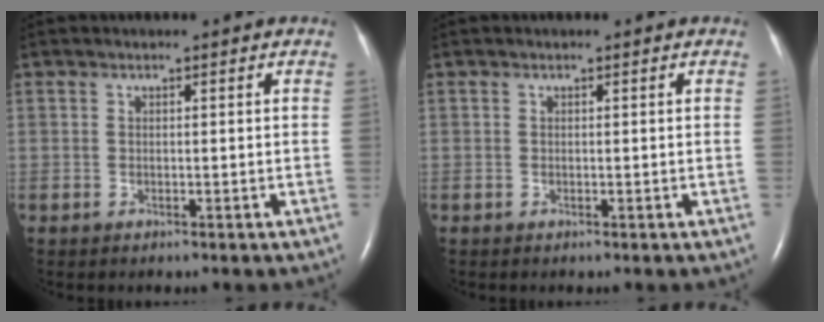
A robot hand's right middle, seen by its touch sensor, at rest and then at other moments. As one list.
[{"total": 0.0}]